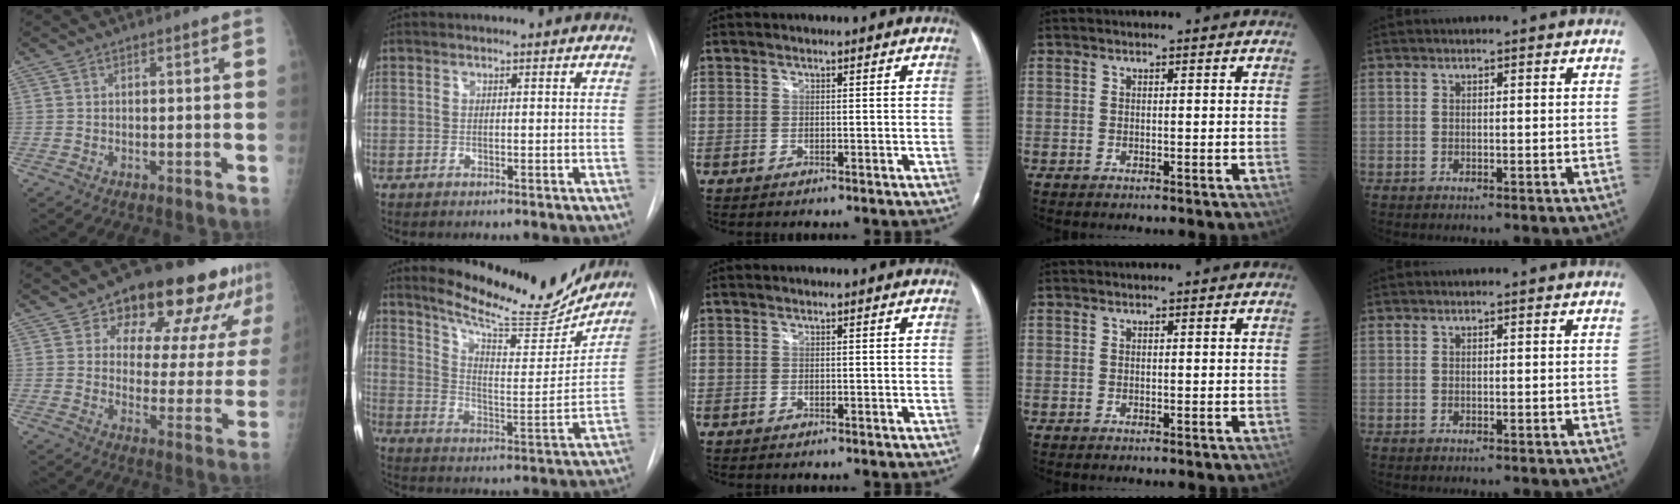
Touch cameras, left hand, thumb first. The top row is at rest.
{"thumb": {"total": 18.9, "force": [12.5, 8.8, 11.1], "torque": [-0.102, -0.043, 0.159]}, "index": {"total": 16.3, "force": [15.2, 2.5, 5.4], "torque": [-0.087, -0.054, 0.219]}}